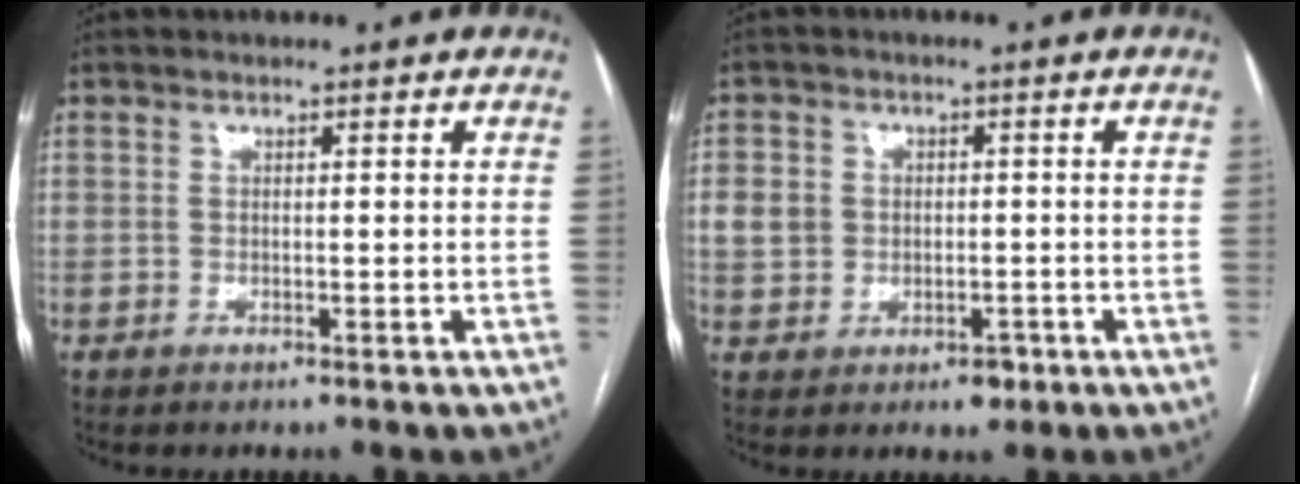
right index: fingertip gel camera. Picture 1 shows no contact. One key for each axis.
{"total": 5.3, "fx": -0.3, "fy": 4.6, "fz": 2.6, "tx": -0.046, "ty": 0.010, "tz": 0.007}